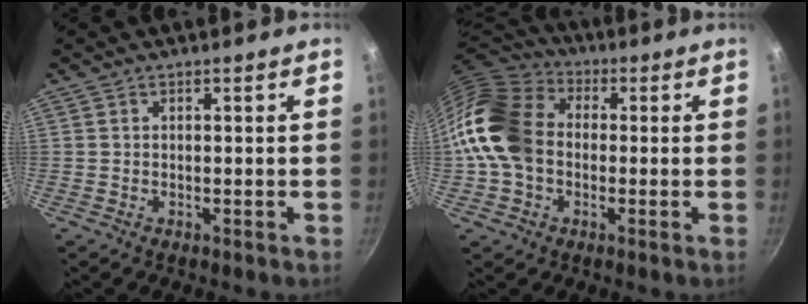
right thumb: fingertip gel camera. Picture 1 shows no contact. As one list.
[{"total": 16.9, "force": [-0.8, 13.1, 10.7], "torque": [-0.188, 0.034, -0.029]}]